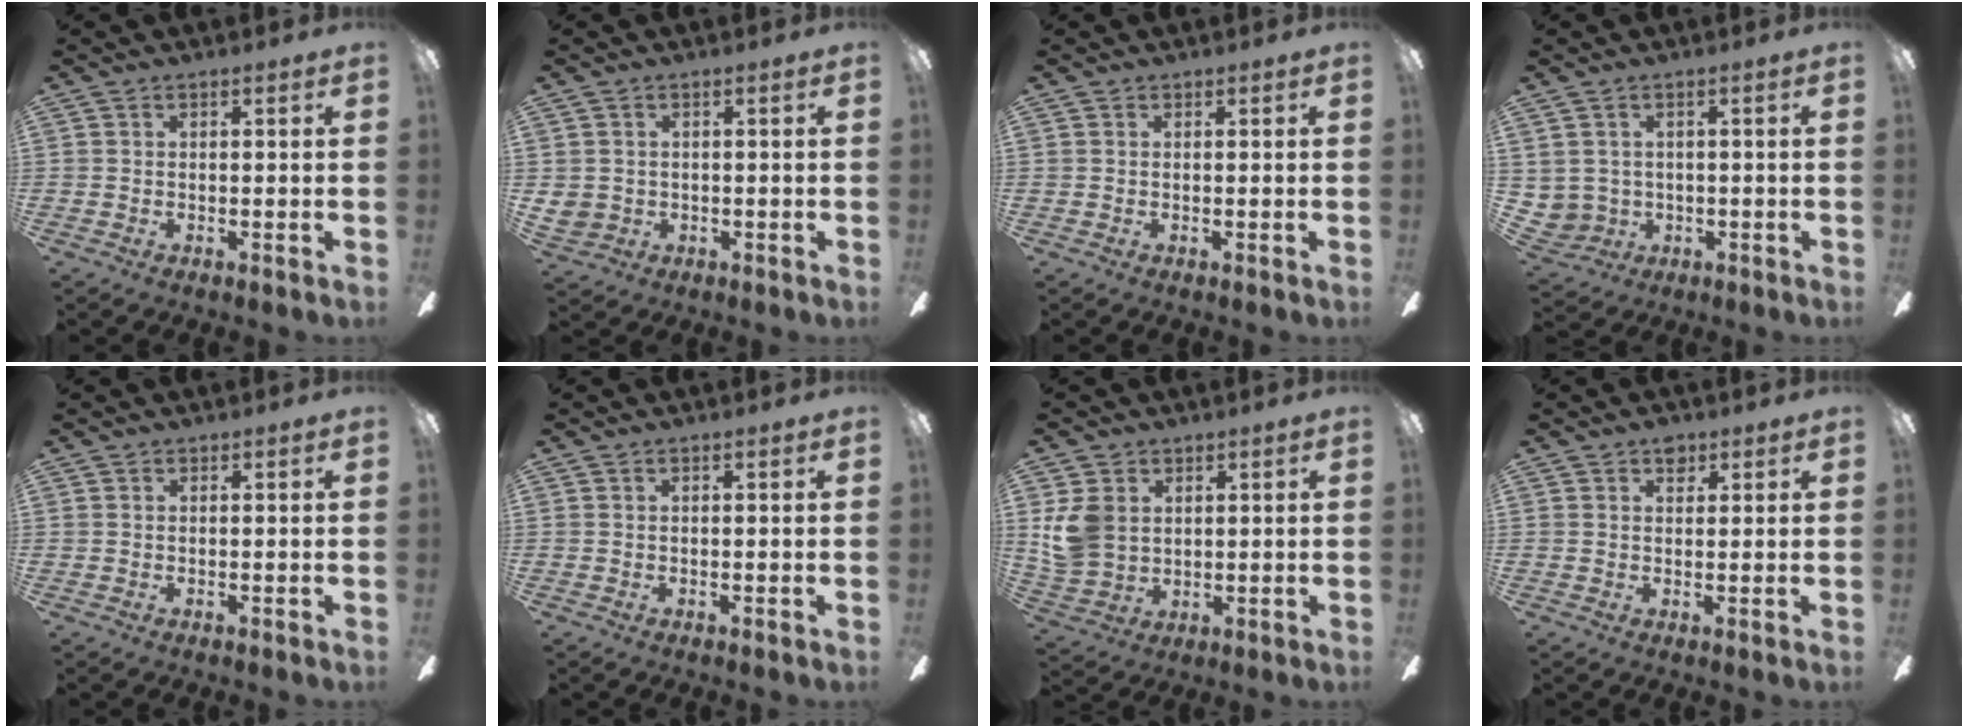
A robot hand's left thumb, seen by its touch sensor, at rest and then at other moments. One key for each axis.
{"total": 2.6, "fx": 0.3, "fy": 2.6, "fz": 0.5, "tx": -0.013, "ty": 0.004, "tz": 0.007}
{"total": 0.0}
{"total": 3.6, "fx": 1.1, "fy": 3.4, "fz": -0.1, "tx": -0.022, "ty": -0.004, "tz": 0.021}
{"total": 0.0}
{"total": 0.0}
{"total": 6.0, "fx": 1.5, "fy": 4.8, "fz": 3.2, "tx": -0.073, "ty": 0.005, "tz": 0.029}
{"total": 2.9, "fx": 1.8, "fy": 1.8, "fz": 1.2, "tx": -0.003, "ty": -0.006, "tz": 0.029}